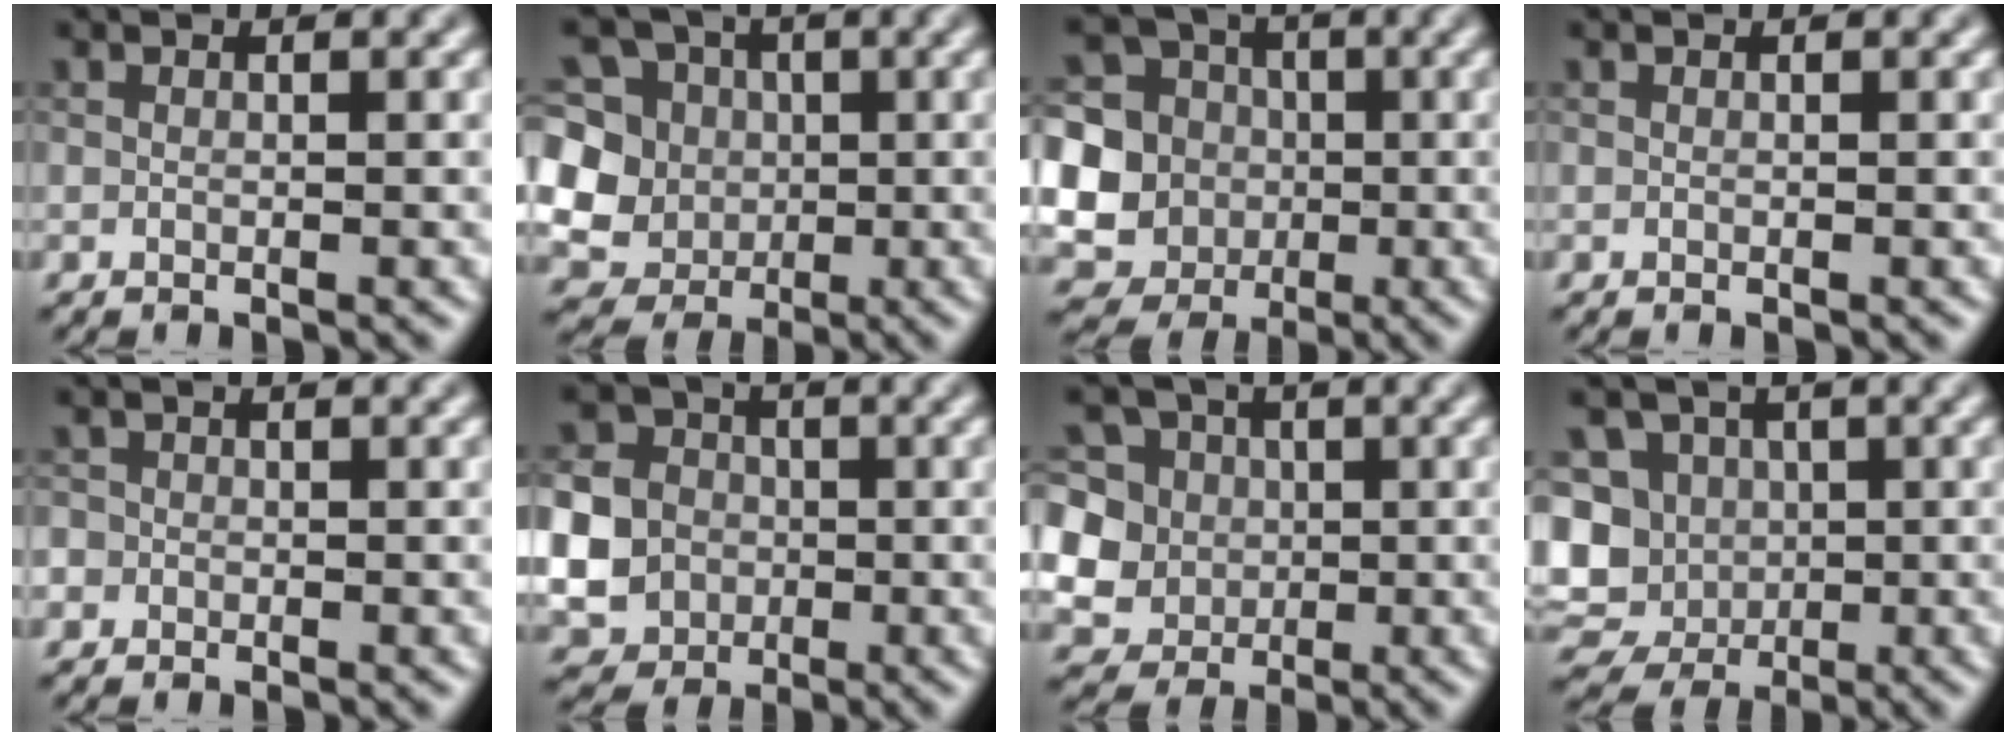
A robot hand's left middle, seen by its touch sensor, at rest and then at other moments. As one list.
[{"total": 9.2, "force": [1.0, 8.4, 3.7], "torque": [-0.087, 0.037, -0.023]}, {"total": 12.7, "force": [-0.2, 12.2, 3.4], "torque": [-0.113, 0.019, -0.023]}, {"total": 0.0}, {"total": 1.5, "force": [-0.3, 1.5, 0.2], "torque": [0.005, 0.008, -0.014]}, {"total": 10.9, "force": [-2.3, 10.0, 3.7], "torque": [-0.105, -0.016, -0.063]}, {"total": 9.1, "force": [2.3, 7.9, 3.8], "torque": [-0.085, 0.029, 0.014]}, {"total": 11.1, "force": [-0.5, 10.0, 4.9], "torque": [-0.089, 0.026, -0.045]}]